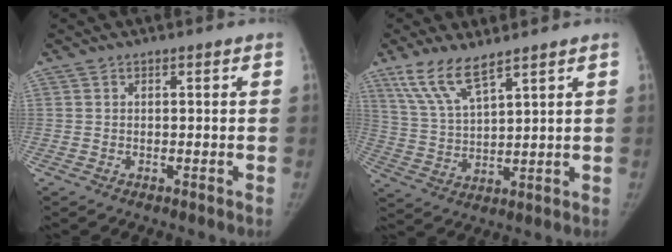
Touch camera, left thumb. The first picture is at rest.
{"total": 8.6, "force": [6.3, 1.8, 5.5], "torque": [-0.114, -0.029, 0.138]}